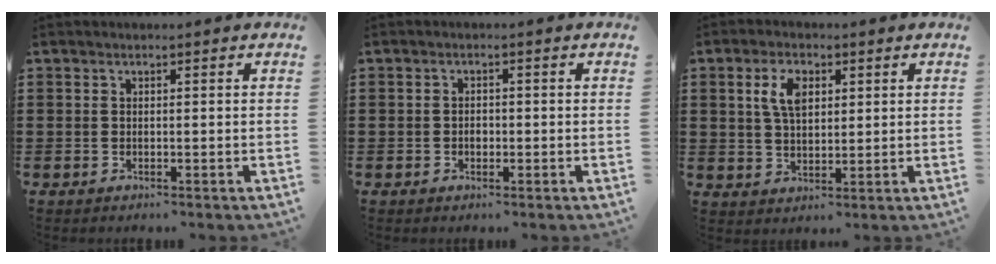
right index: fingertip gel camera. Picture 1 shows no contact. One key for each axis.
{"total": 1.3, "fx": -0.3, "fy": 0.8, "fz": 0.9, "tx": -0.018, "ty": 0.003, "tz": -0.005}
{"total": 5.4, "fx": 1.8, "fy": 2.9, "fz": 4.2, "tx": -0.085, "ty": 0.010, "tz": 0.029}